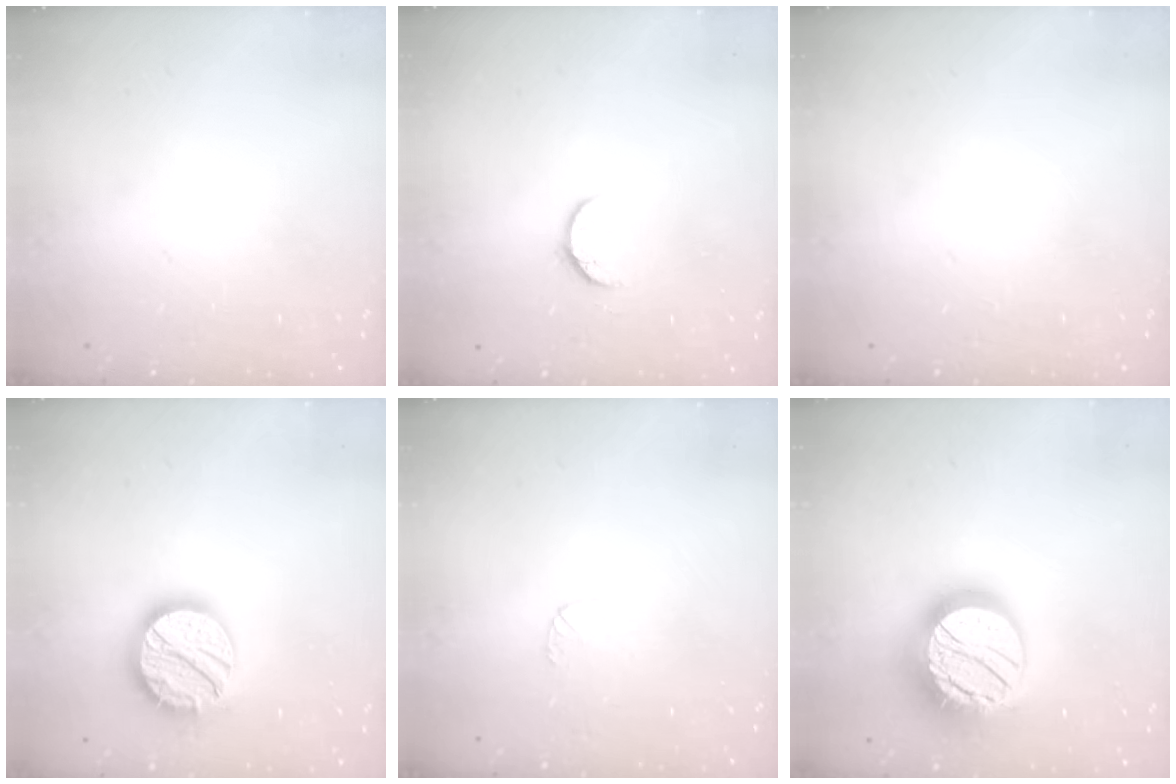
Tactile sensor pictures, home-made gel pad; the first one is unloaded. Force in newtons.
{"total": 5.9, "press": 5.9, "slide": 0.5}
{"total": 0.0}
{"total": 17.0, "press": 17.0, "slide": 0.8}
{"total": 3.5, "press": 3.5, "slide": 0.4}
{"total": 23.1, "press": 23.1, "slide": 1.5}